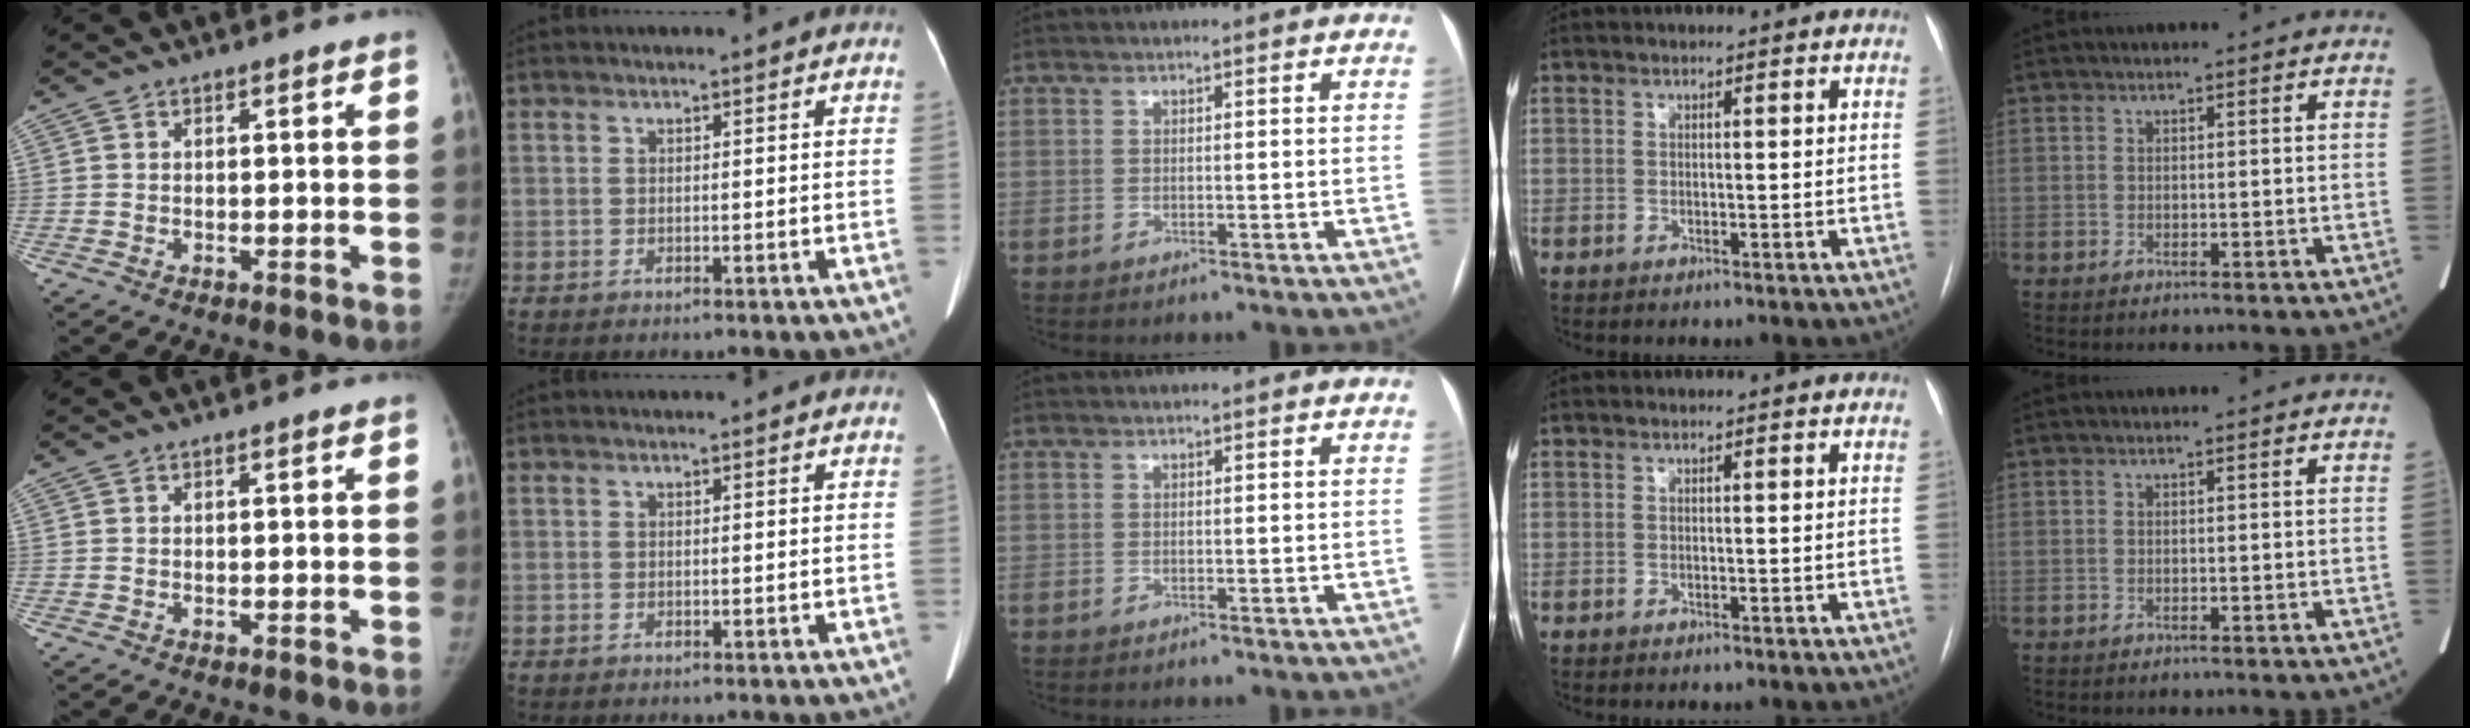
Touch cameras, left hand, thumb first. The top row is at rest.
{}